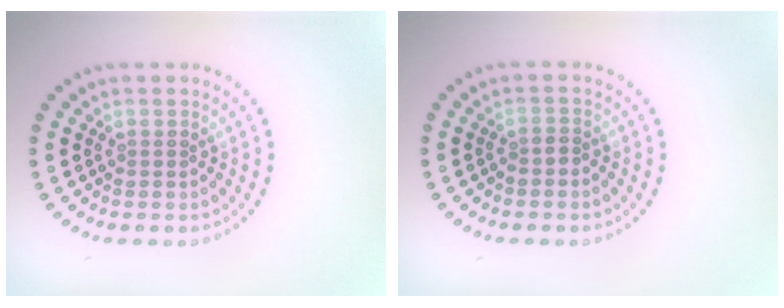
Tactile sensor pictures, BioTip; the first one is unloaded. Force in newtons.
{"total": 0.7, "press": 0.4, "slide": 0.6}